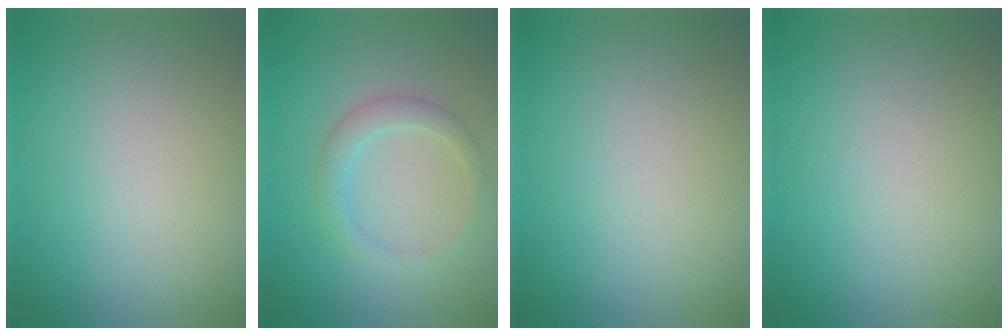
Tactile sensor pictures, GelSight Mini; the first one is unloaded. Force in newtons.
{"total": 2.4, "press": 2.4, "slide": 0.1}
{"total": 0.0}
{"total": 0.0}